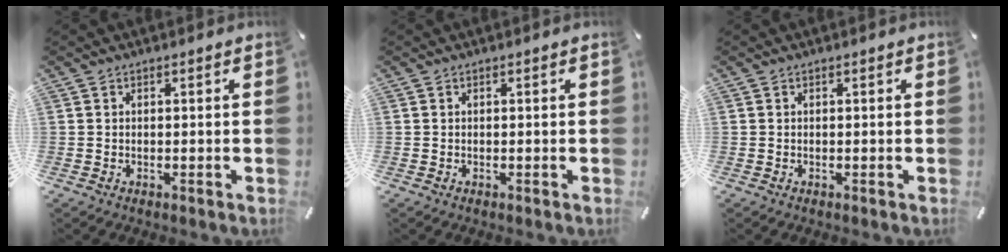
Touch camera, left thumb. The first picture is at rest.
{"total": 0.0}
{"total": 0.0}